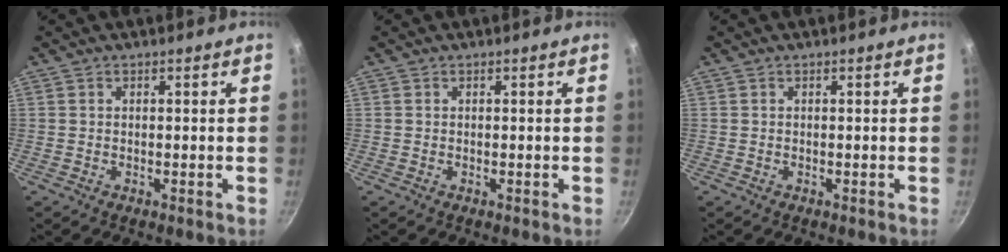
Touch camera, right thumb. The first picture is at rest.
{"total": 0.0}
{"total": 0.0}